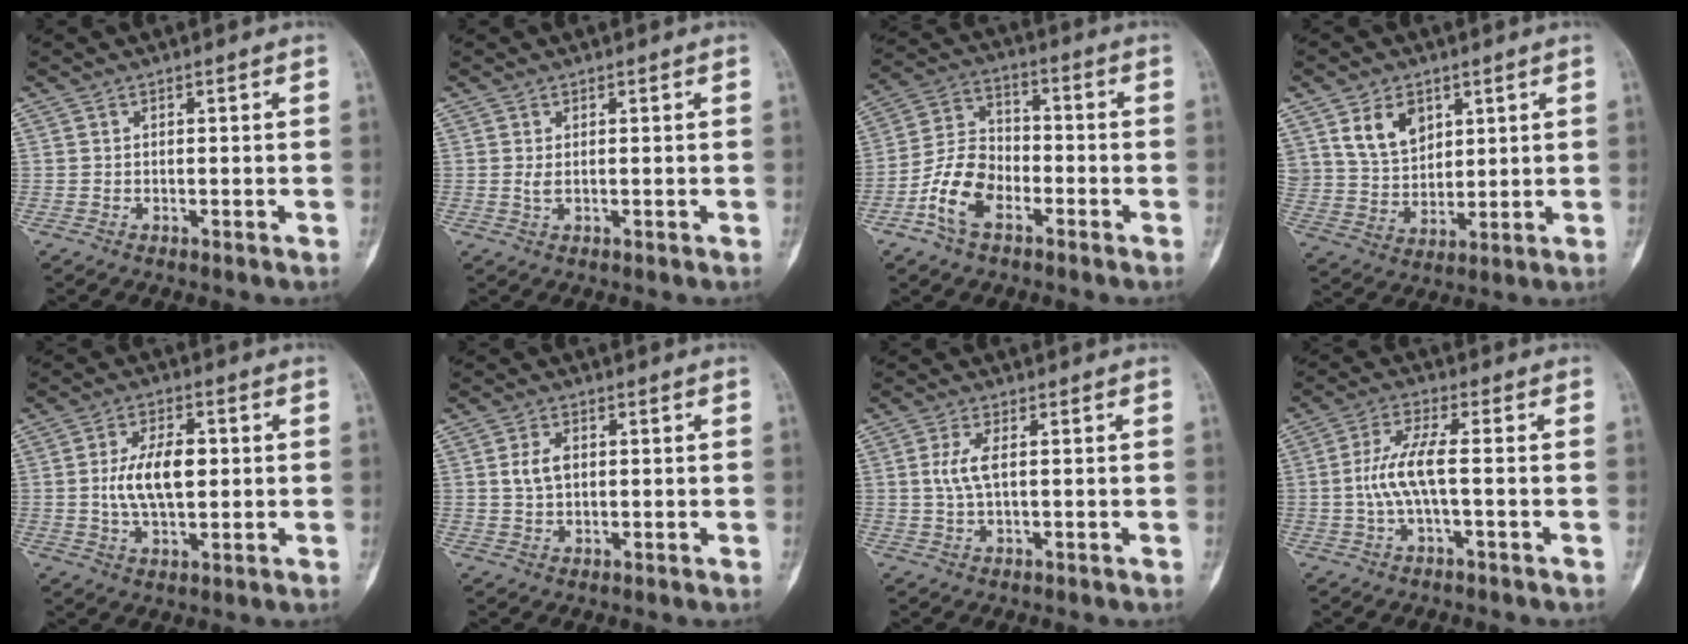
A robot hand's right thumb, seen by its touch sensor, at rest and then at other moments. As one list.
[{"total": 1.1, "force": [0.3, 0.4, 1.0], "torque": [-0.025, -0.002, 0.009]}, {"total": 10.5, "force": [-4.8, 6.4, 6.7], "torque": [-0.123, 0.035, -0.097]}, {"total": 9.8, "force": [4.8, 6.8, 5.1], "torque": [-0.071, -0.027, 0.100]}, {"total": 9.4, "force": [0.6, 4.8, 8.1], "torque": [-0.142, 0.002, 0.010]}, {"total": 3.9, "force": [0.6, 2.5, 2.9], "torque": [-0.055, 0.003, 0.012]}, {"total": 3.7, "force": [0.5, 1.2, 3.5], "torque": [-0.090, 0.004, 0.012]}, {"total": 6.7, "force": [-0.8, 1.2, 6.5], "torque": [-0.153, 0.019, -0.022]}]